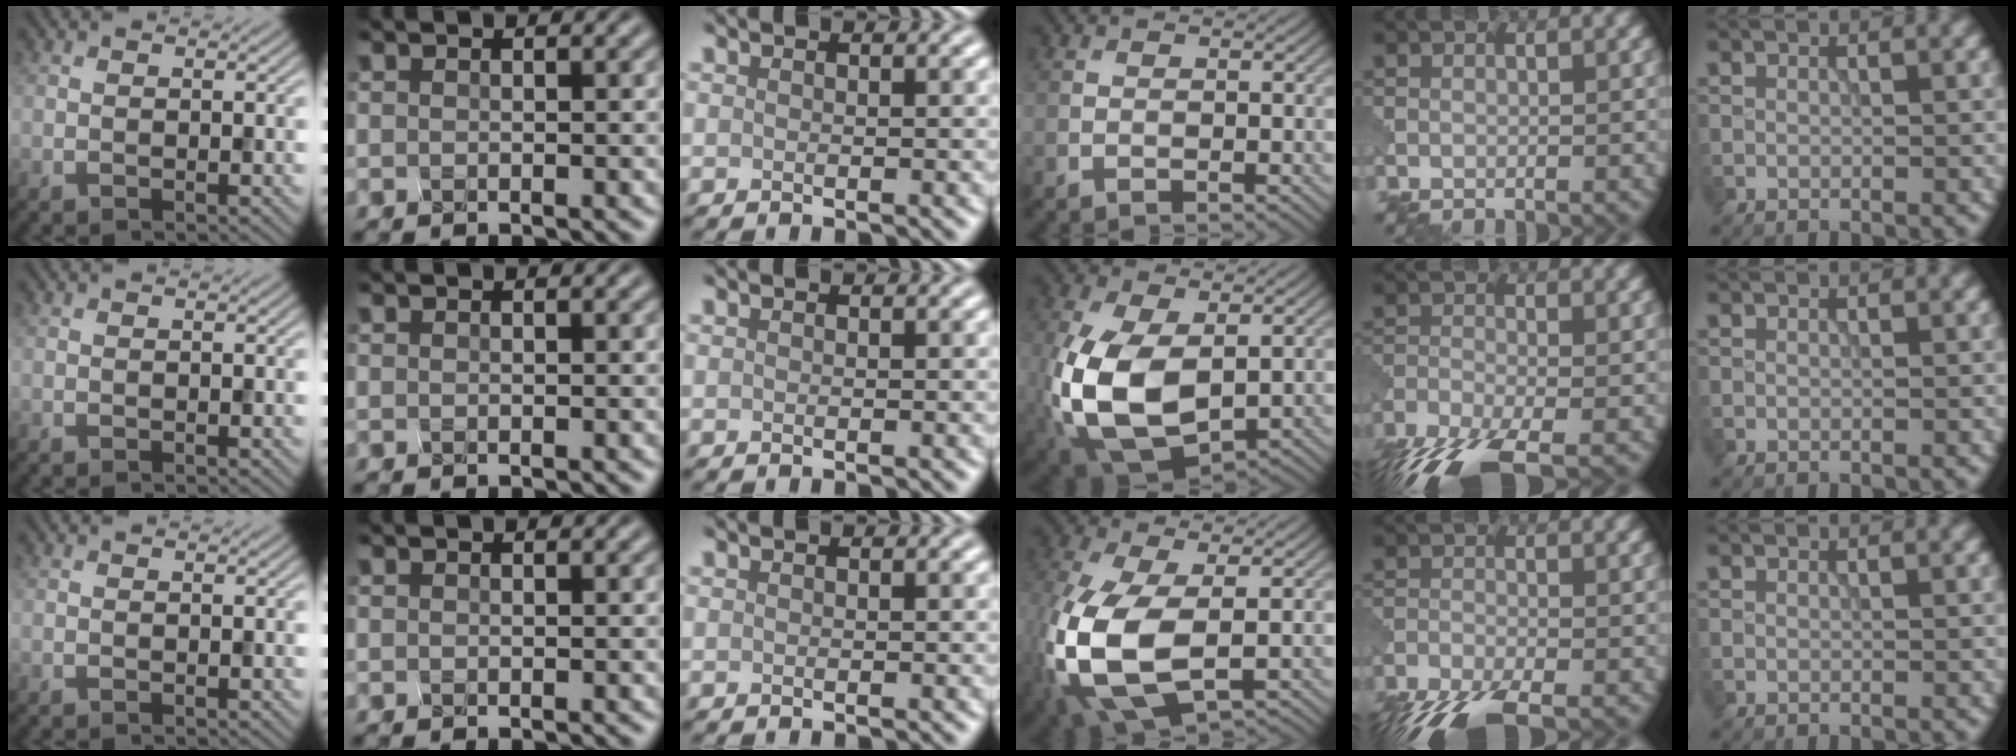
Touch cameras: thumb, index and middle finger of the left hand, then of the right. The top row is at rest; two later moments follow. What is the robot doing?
{"motion": "squeeze", "object": "clothespin"}